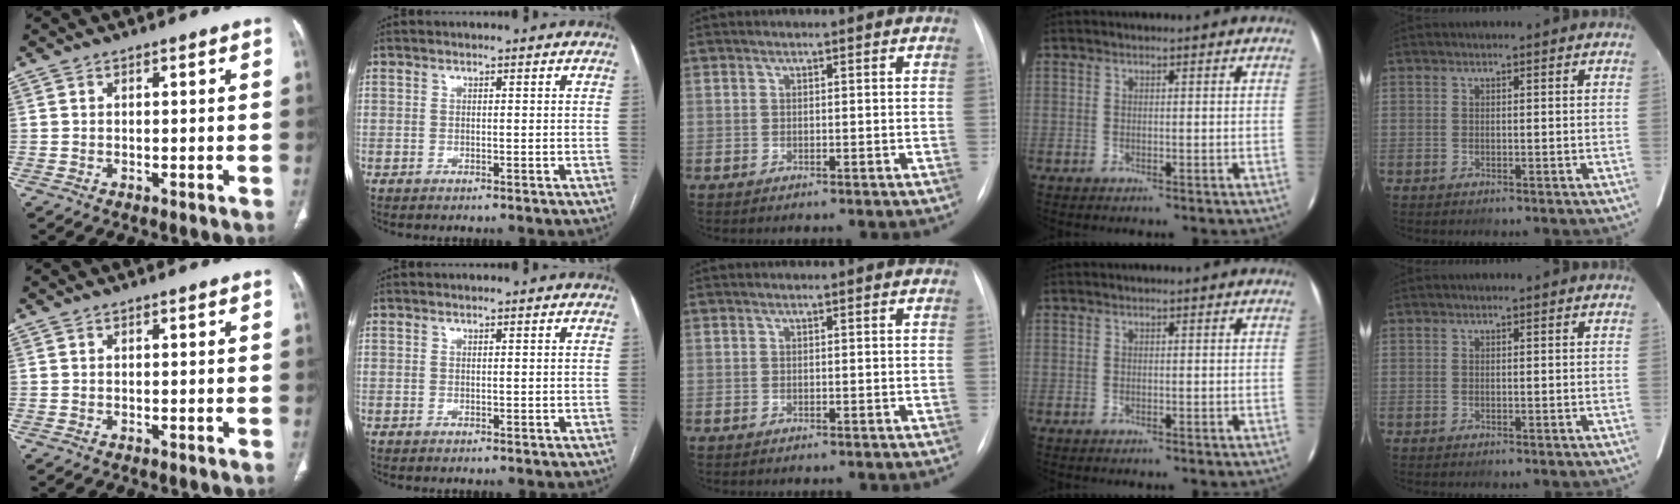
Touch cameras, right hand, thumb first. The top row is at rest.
{}